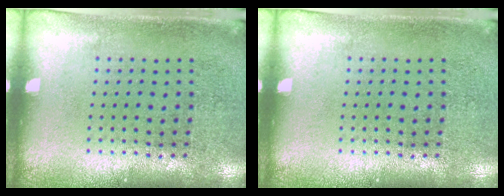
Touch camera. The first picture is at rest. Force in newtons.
{"total": 0.0}